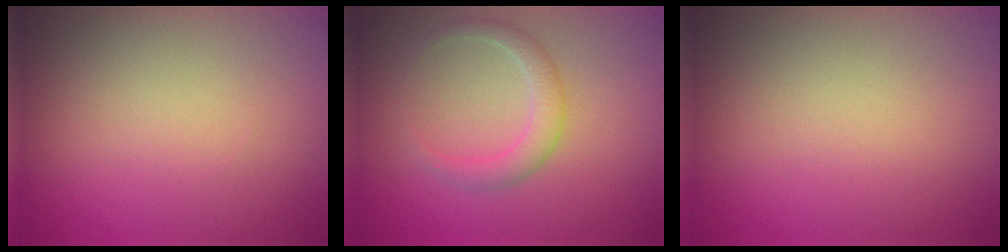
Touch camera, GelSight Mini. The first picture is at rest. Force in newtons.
{"total": 2.2, "press": 2.2, "slide": 0.1}
{"total": 0.0}